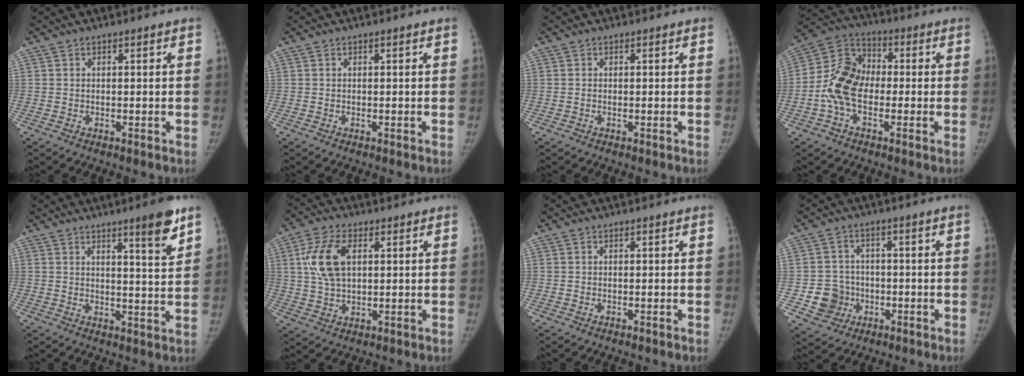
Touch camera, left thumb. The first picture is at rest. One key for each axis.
{"total": 0.0}
{"total": 0.0}
{"total": 11.9, "fx": -2.0, "fy": 8.1, "fz": 8.5, "tx": -0.151, "ty": 0.035, "tz": -0.048}
{"total": 7.7, "fx": 5.0, "fy": 0.8, "fz": 5.8, "tx": -0.072, "ty": -0.036, "tz": 0.070}
{"total": 10.0, "fx": 2.6, "fy": 5.9, "fz": 7.6, "tx": -0.145, "ty": 0.002, "tz": 0.050}
{"total": 0.0}
{"total": 7.1, "fx": -1.7, "fy": 6.7, "fz": 1.6, "tx": 0.003, "ty": 0.015, "tz": -0.024}